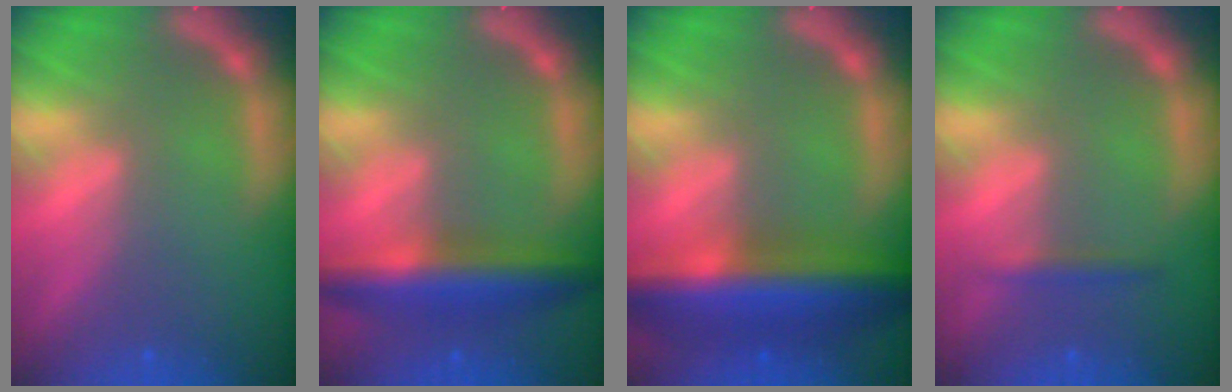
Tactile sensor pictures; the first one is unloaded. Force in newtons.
{"total": 6.5}
{"total": 10.0}
{"total": 1.4}